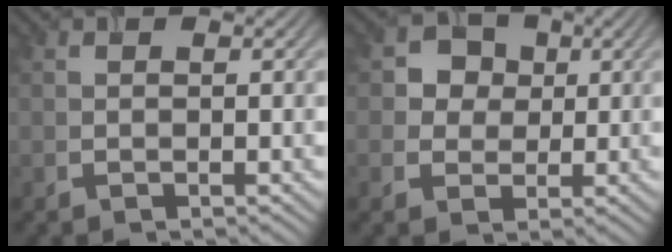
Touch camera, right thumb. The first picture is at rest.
{"total": 4.0, "force": [0.9, 3.6, 1.4], "torque": [-0.033, 0.008, 0.001]}